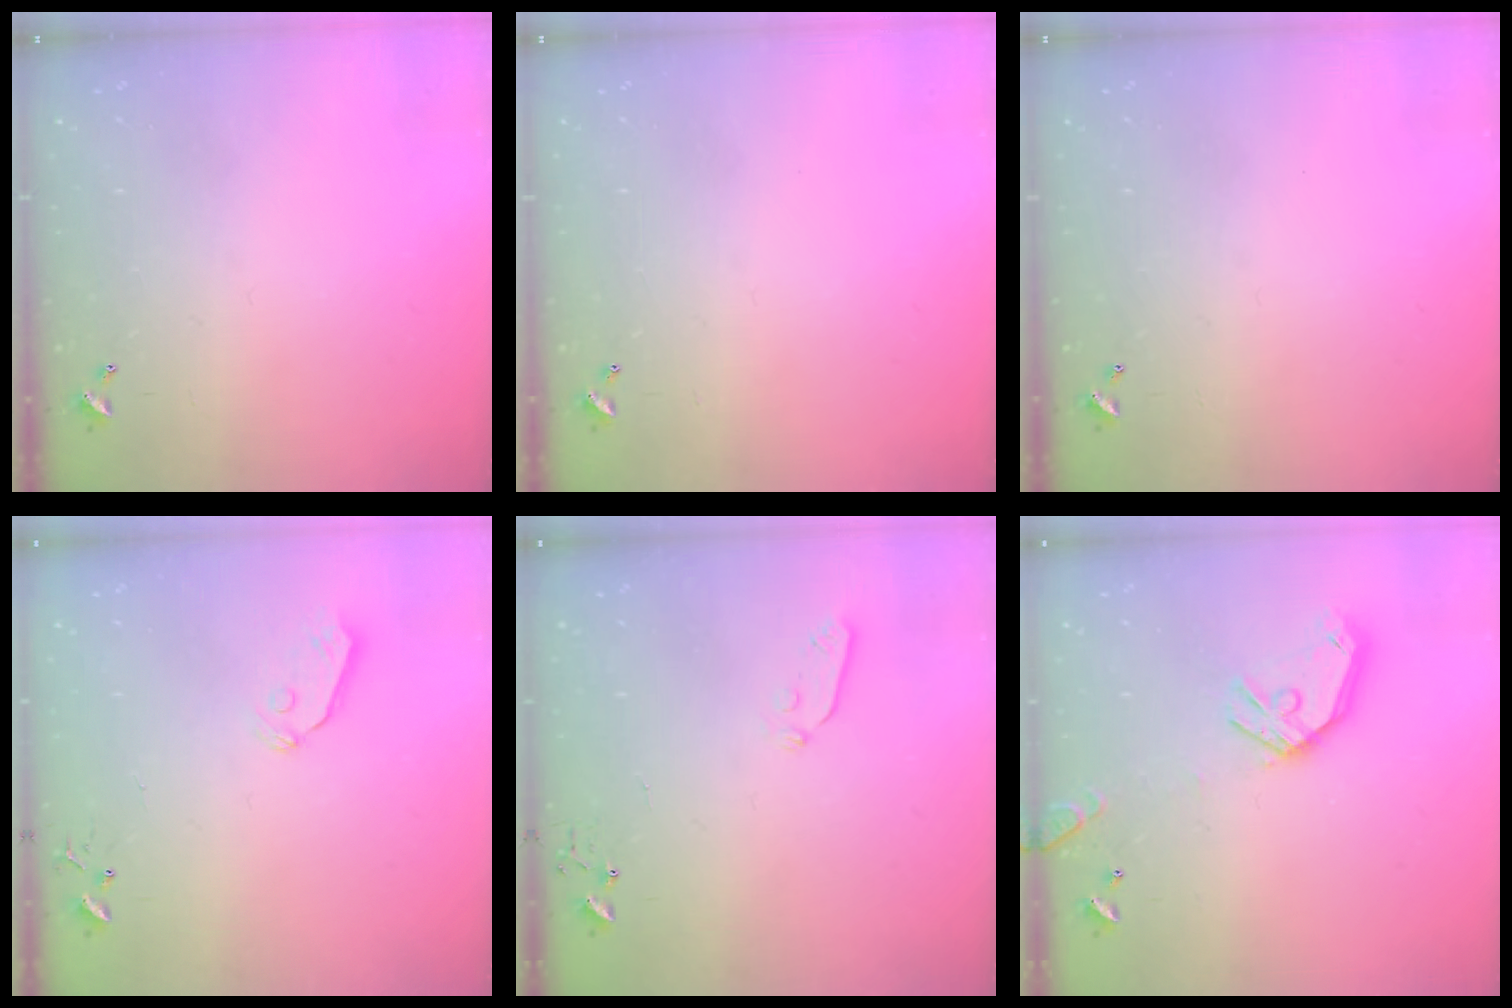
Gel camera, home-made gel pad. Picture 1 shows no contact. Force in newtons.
{"total": 0.0}
{"total": 0.0}
{"total": 6.1, "press": 6.1, "slide": 0.5}
{"total": 3.5, "press": 3.3, "slide": 1.0}
{"total": 14.4, "press": 14.2, "slide": 2.1}